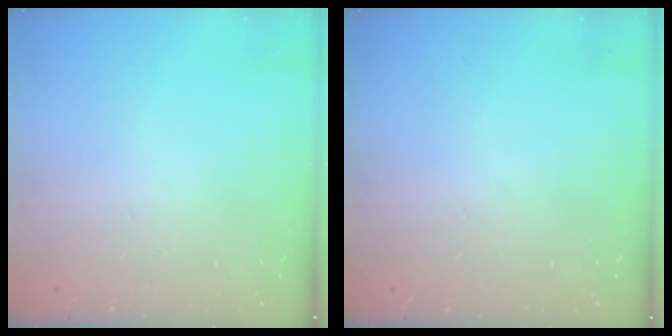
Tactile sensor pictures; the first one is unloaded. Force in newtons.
{"total": 0.0}